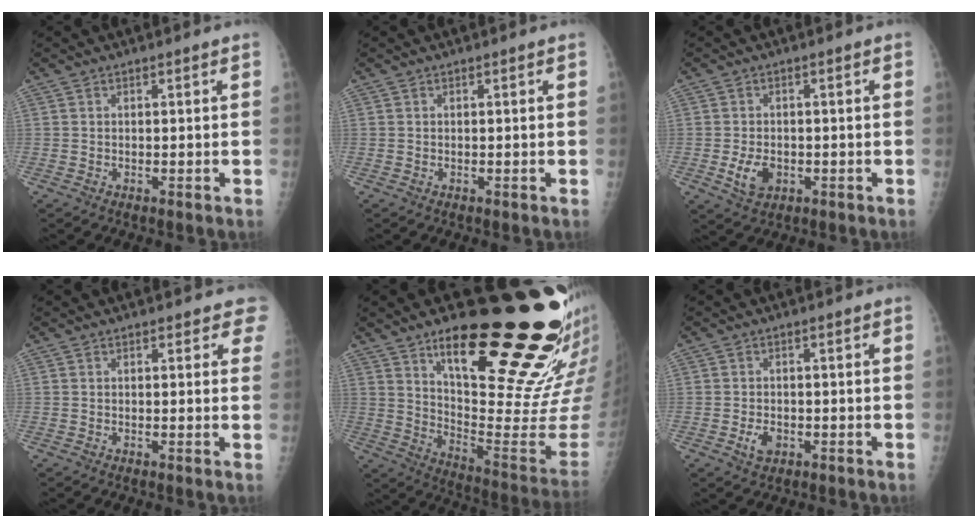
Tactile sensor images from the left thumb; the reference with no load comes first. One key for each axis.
{"total": 0.0}
{"total": 4.6, "fx": -1.2, "fy": 3.2, "fz": 3.1, "tx": -0.052, "ty": -0.001, "tz": -0.015}
{"total": 2.9, "fx": 2.3, "fy": 1.4, "fz": 0.9, "tx": 0.023, "ty": -0.006, "tz": 0.011}
{"total": 28.8, "fx": 18.3, "fy": 7.4, "fz": 21.0, "tx": -0.259, "ty": -0.105, "tz": 0.286}
{"total": 2.8, "fx": -1.0, "fy": 1.9, "fz": 1.9, "tx": -0.030, "ty": 0.001, "tz": -0.013}